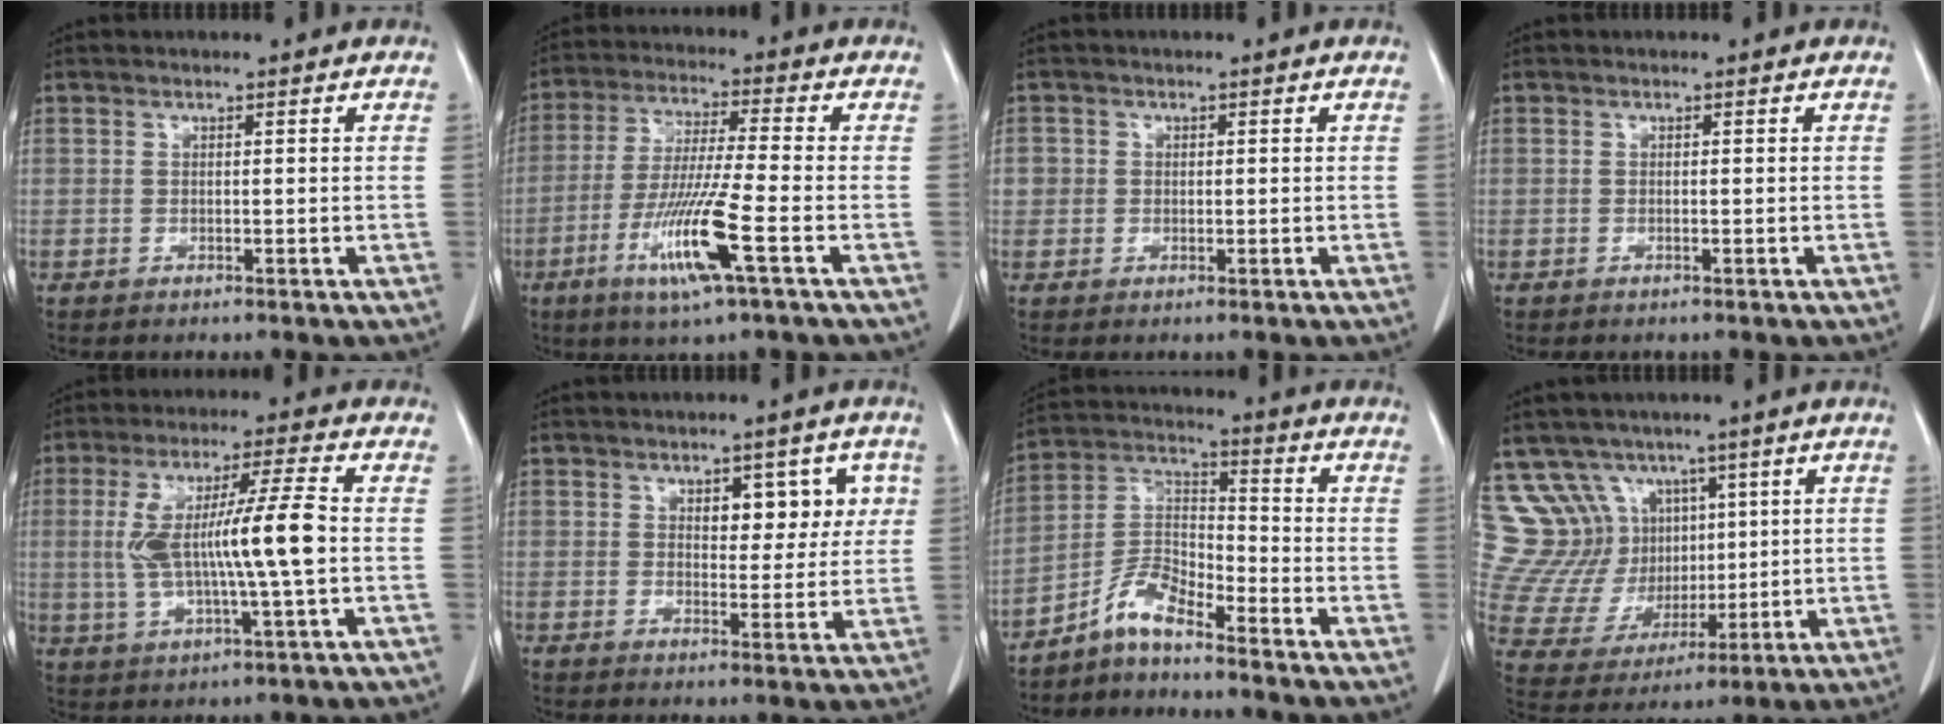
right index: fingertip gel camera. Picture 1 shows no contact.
{"total": 11.8, "force": [-4.7, -0.3, 10.8], "torque": [-0.218, -0.021, -0.091]}
{"total": 2.1, "force": [0.1, 2.1, 0.4], "torque": [0.002, 0.007, 0.003]}
{"total": 0.0}
{"total": 12.2, "force": [0.0, 0.4, 12.2], "torque": [-0.242, 0.012, 0.002]}
{"total": 6.5, "force": [2.2, 3.6, 5.0], "torque": [-0.049, 0.015, 0.031]}
{"total": 6.5, "force": [-5.3, 1.4, 3.4], "torque": [-0.073, 0.010, -0.110]}
{"total": 12.3, "force": [6.9, 9.7, 3.2], "torque": [-0.078, 0.050, 0.159]}